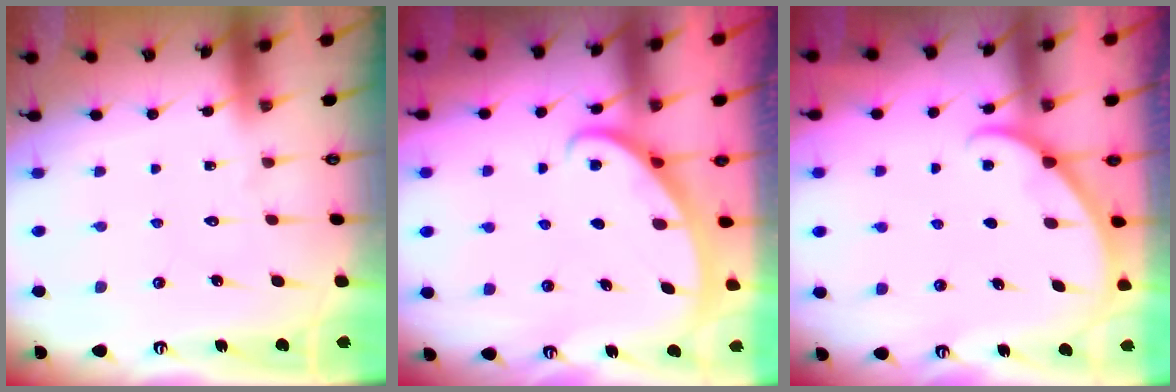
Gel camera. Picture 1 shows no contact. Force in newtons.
{"total": 2.7, "press": 2.7, "slide": 0.1}
{"total": 1.7, "press": 1.6, "slide": 0.2}